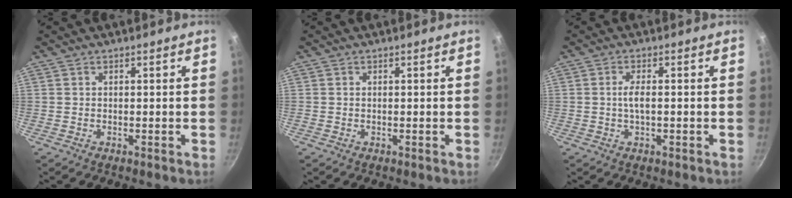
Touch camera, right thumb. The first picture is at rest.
{"total": 0.0}
{"total": 3.1, "force": [-0.2, 1.1, 2.9], "torque": [-0.061, 0.003, -0.008]}